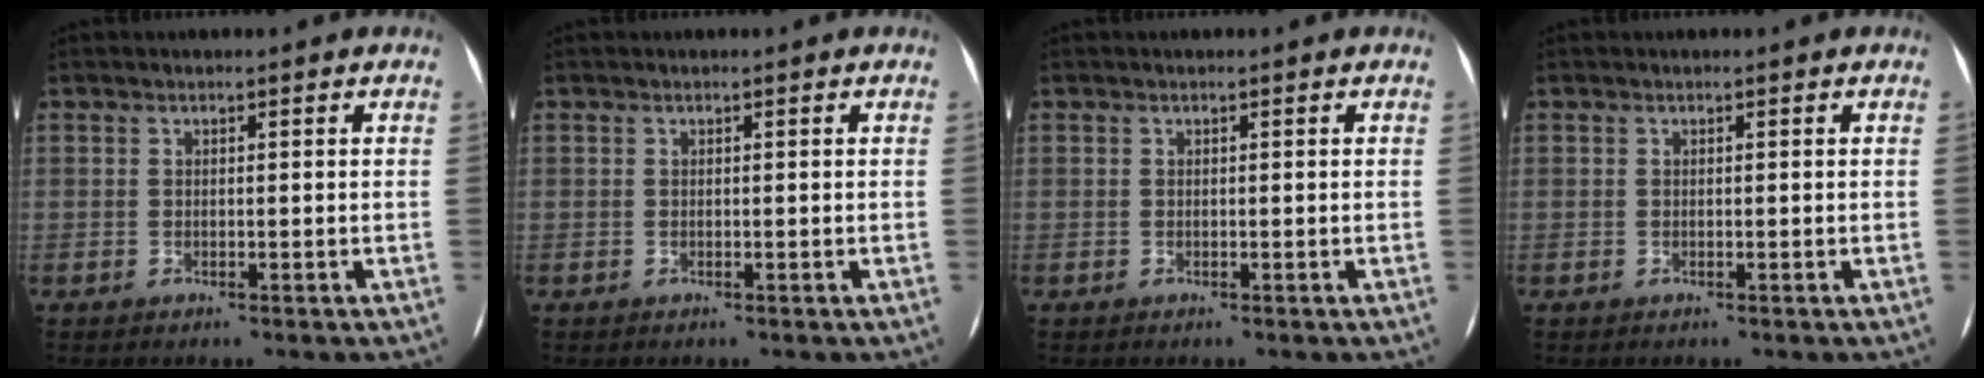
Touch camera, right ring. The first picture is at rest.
{"total": 0.0}
{"total": 0.0}
{"total": 0.0}